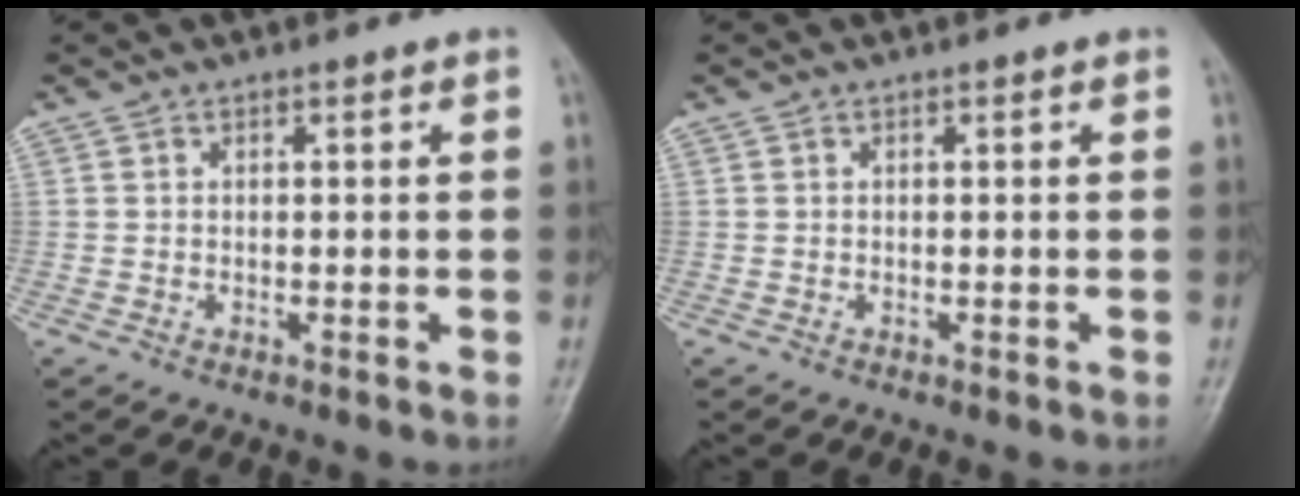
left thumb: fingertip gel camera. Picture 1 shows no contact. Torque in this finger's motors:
{"motor_torque": [-0.01, 0.01, 0.00, 0.00, 0.00]}